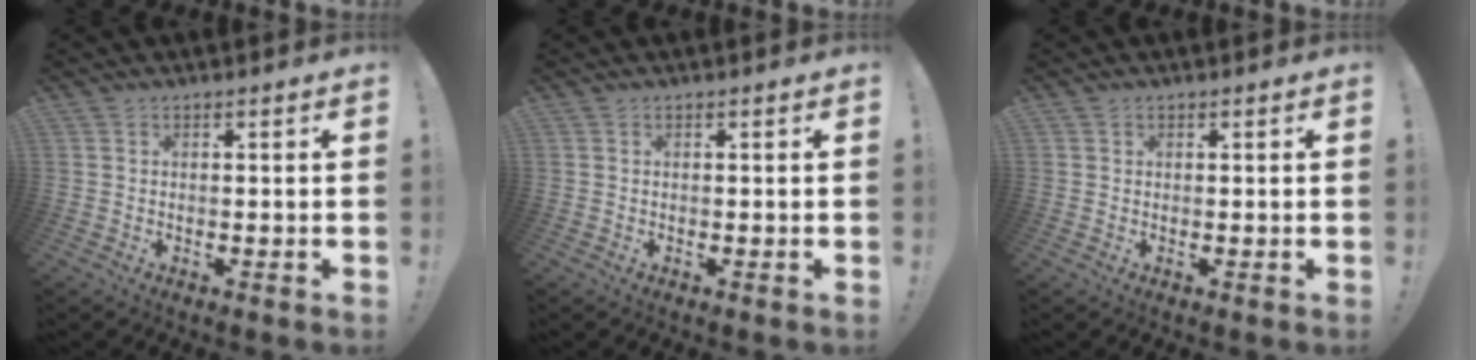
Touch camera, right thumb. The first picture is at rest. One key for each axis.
{"total": 0.0}
{"total": 0.6, "fx": 0.4, "fy": 0.5, "fz": 0.0, "tx": 0.002, "ty": -0.001, "tz": 0.007}